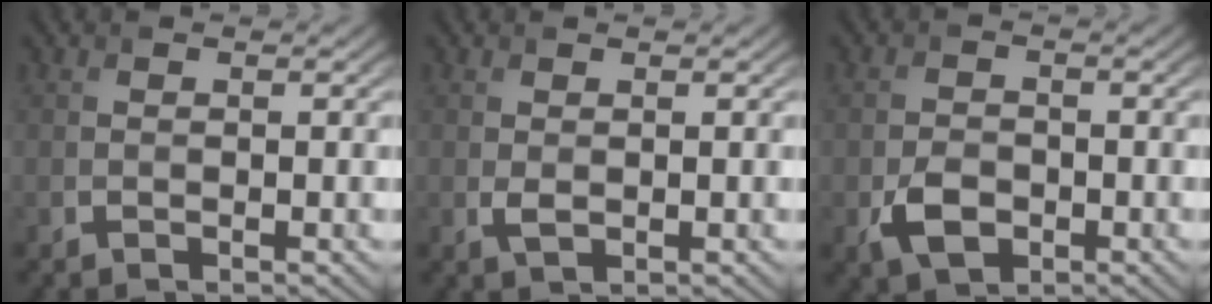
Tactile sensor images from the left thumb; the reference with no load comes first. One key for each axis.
{"total": 1.1, "fx": 0.1, "fy": 0.6, "fz": 0.9, "tx": -0.024, "ty": -0.003, "tz": 0.005}
{"total": 3.8, "fx": -1.4, "fy": 2.6, "fz": 2.3, "tx": -0.052, "ty": -0.011, "tz": -0.028}